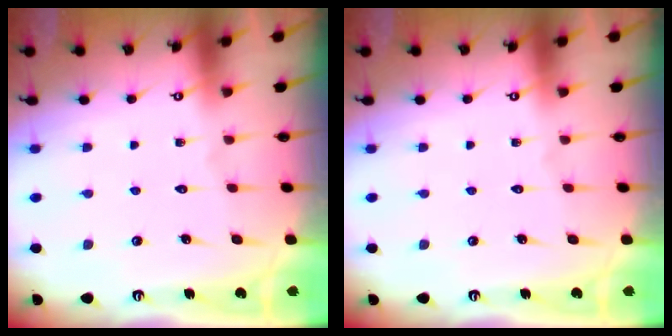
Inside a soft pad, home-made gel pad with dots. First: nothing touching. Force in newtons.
{"total": 0.0}